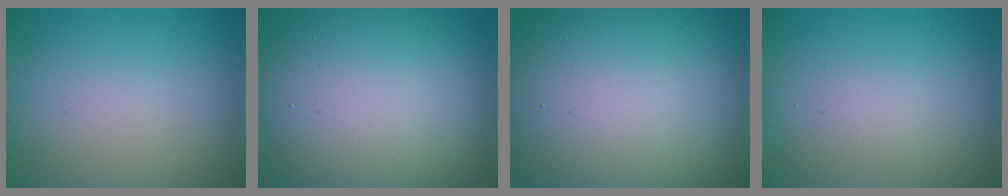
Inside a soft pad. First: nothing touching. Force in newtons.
{"total": 13.8, "press": 13.8, "slide": 0.7}
{"total": 19.7, "press": 19.7, "slide": 0.7}
{"total": 1.2, "press": 1.2, "slide": 0.1}